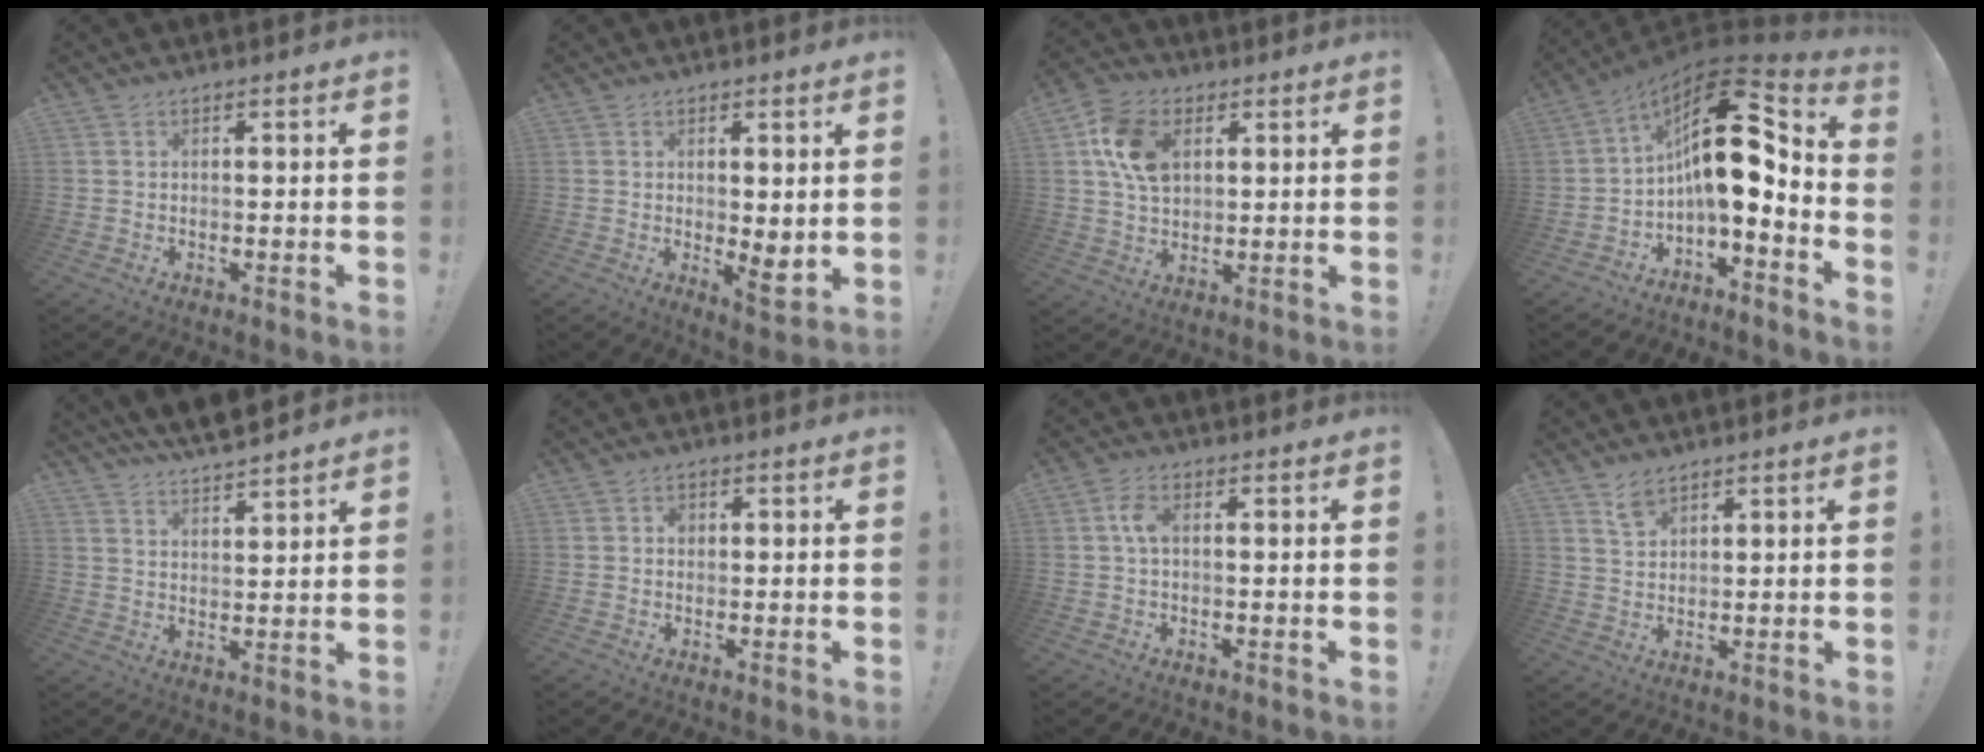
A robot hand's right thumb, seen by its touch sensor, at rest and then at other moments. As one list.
[{"total": 4.9, "force": [0.4, 2.1, 4.4], "torque": [-0.040, -0.020, 0.011]}, {"total": 13.3, "force": [4.3, 9.1, 8.7], "torque": [-0.151, 0.006, 0.084]}, {"total": 18.2, "force": [3.2, 8.0, 16.0], "torque": [-0.267, -0.015, 0.055]}, {"total": 6.9, "force": [6.4, 1.3, 2.0], "torque": [-0.046, -0.049, 0.117]}, {"total": 1.8, "force": [0.4, 1.5, 0.8], "torque": [0.000, -0.002, 0.004]}, {"total": 4.1, "force": [0.5, 2.1, 3.5], "torque": [-0.066, 0.004, 0.006]}, {"total": 4.2, "force": [3.4, 1.9, 1.4], "torque": [-0.018, -0.019, 0.064]}]